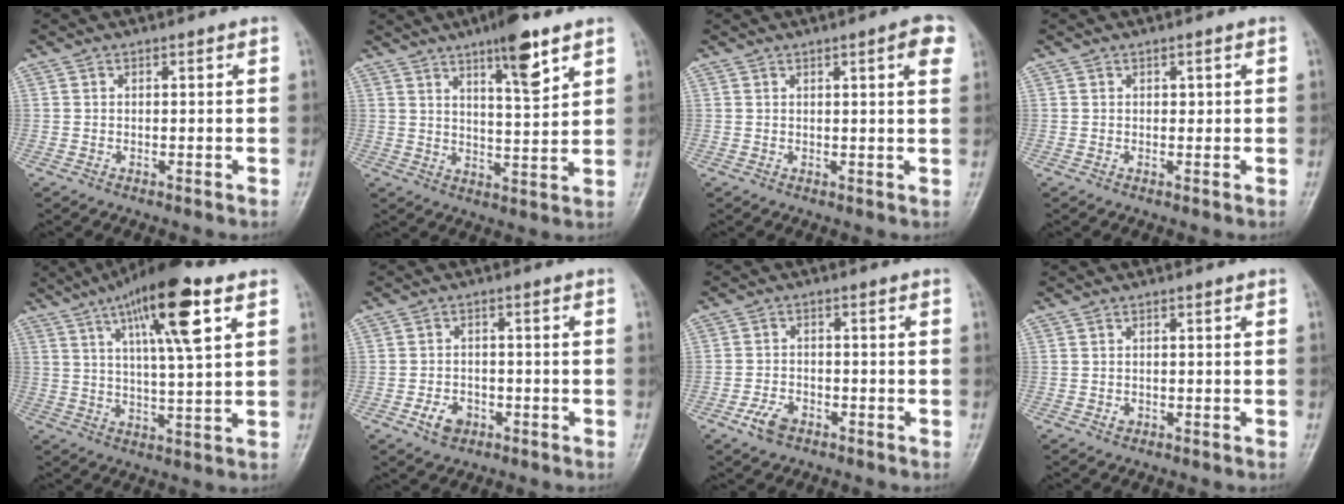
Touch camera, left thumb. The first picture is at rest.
{"total": 9.4, "force": [5.8, 1.9, 7.2], "torque": [-0.104, -0.034, 0.092]}
{"total": 4.2, "force": [2.0, 0.7, 3.7], "torque": [-0.040, -0.004, 0.022]}
{"total": 0.5, "force": [0.2, 0.4, 0.3], "torque": [0.002, 0.001, 0.002]}
{"total": 15.6, "force": [7.3, 3.2, 13.4], "torque": [-0.216, -0.013, 0.118]}
{"total": 4.3, "force": [-2.0, 3.1, 2.1], "torque": [-0.027, 0.012, -0.030]}
{"total": 4.2, "force": [-2.4, 2.5, 2.3], "torque": [-0.040, 0.012, -0.044]}
{"total": 0.9, "force": [-0.3, 0.8, 0.4], "torque": [-0.002, 0.002, -0.003]}